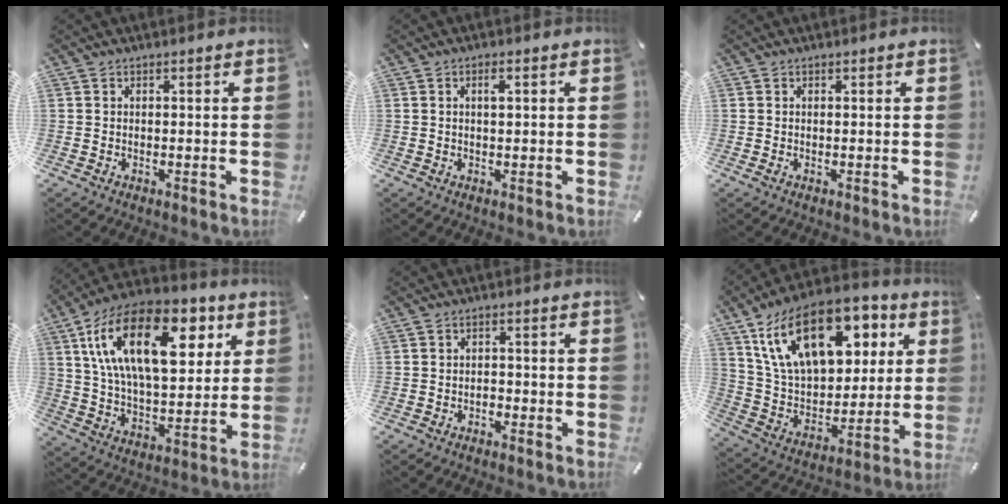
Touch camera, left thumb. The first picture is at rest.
{"total": 1.8, "force": [0.4, 0.6, 1.6], "torque": [-0.024, 0.001, 0.004]}
{"total": 0.0}
{"total": 24.7, "force": [10.3, 13.2, 18.1], "torque": [-0.346, -0.031, 0.164]}
{"total": 1.5, "force": [-0.9, 1.1, 0.5], "torque": [-0.012, 0.007, -0.021]}
{"total": 23.5, "force": [11.4, 13.9, 15.1], "torque": [-0.306, -0.048, 0.193]}